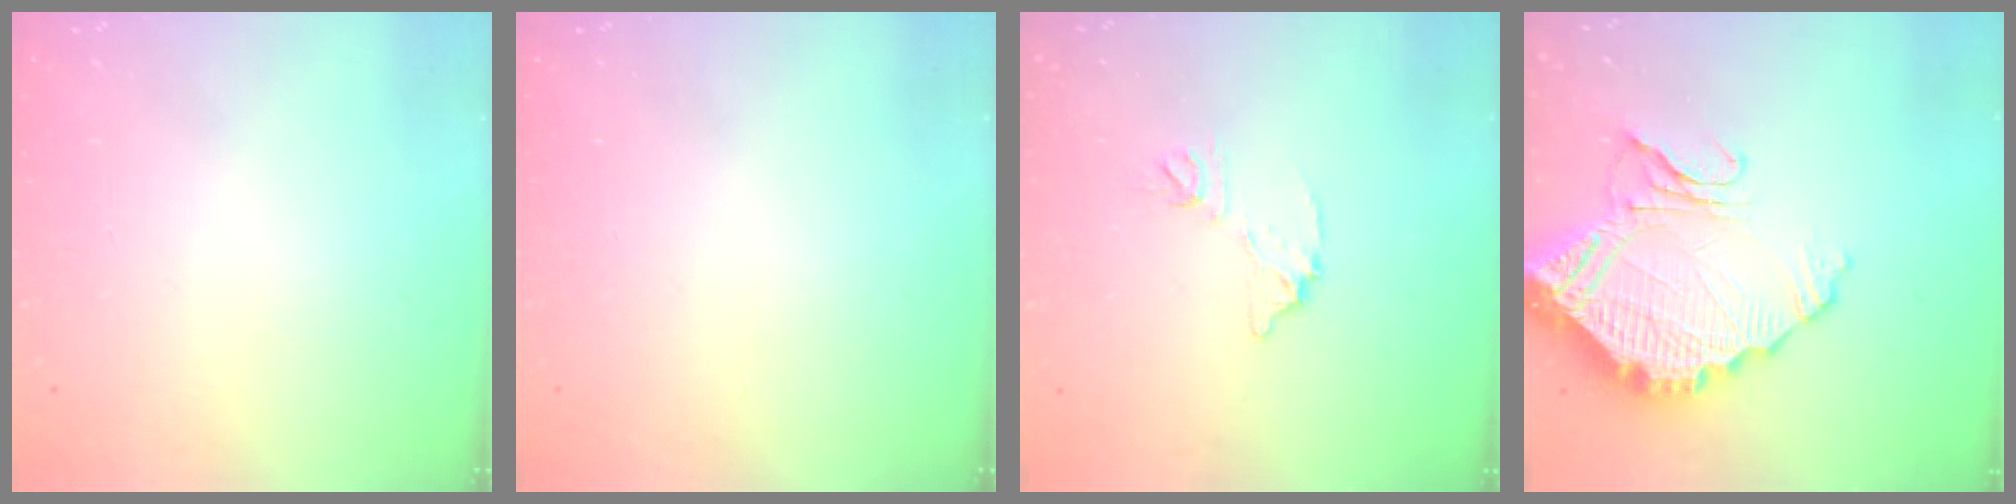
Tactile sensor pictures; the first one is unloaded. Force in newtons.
{"total": 0.0}
{"total": 8.7, "press": 8.7, "slide": 0.5}
{"total": 15.2, "press": 15.1, "slide": 1.5}